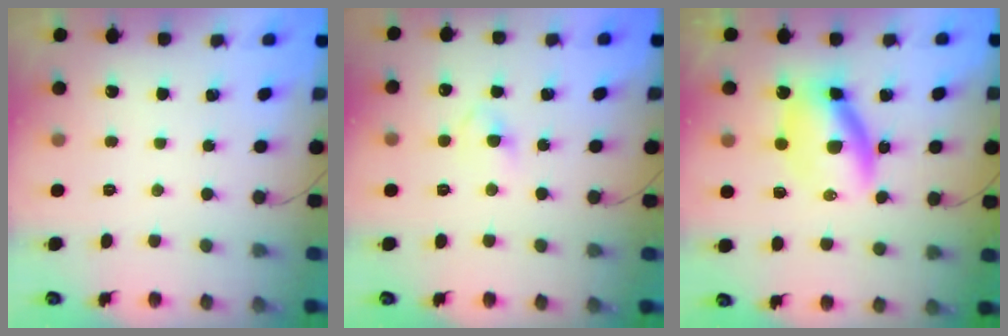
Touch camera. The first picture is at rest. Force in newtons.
{"total": 3.7, "press": 3.5, "slide": 1.3}
{"total": 8.5, "press": 8.2, "slide": 2.5}